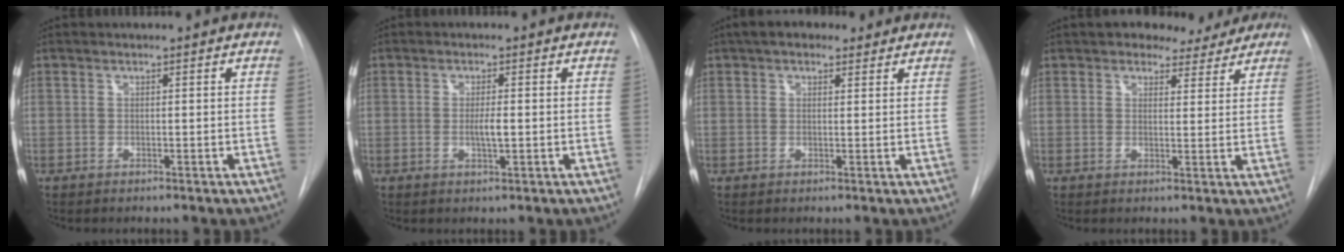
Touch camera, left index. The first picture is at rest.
{"total": 2.5, "force": [-0.3, 0.4, 2.4], "torque": [-0.046, -0.001, -0.005]}
{"total": 5.7, "force": [4.0, 2.7, 2.9], "torque": [-0.044, 0.031, 0.062]}
{"total": 7.3, "force": [5.9, 3.6, 2.2], "torque": [-0.016, 0.012, 0.065]}